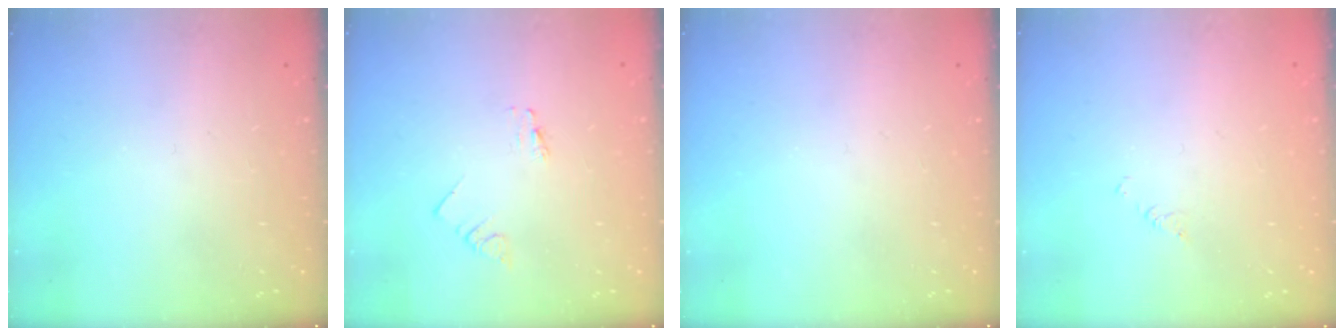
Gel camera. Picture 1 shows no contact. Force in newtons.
{"total": 0.0}
{"total": 0.0}
{"total": 2.0, "press": 2.0, "slide": 0.3}